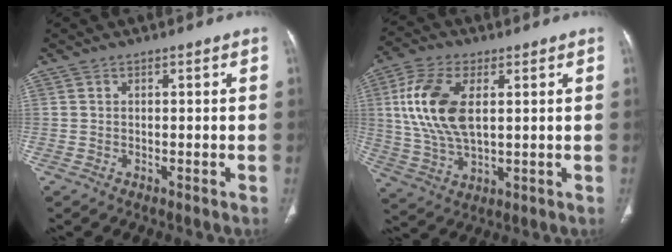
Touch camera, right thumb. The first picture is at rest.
{"total": 13.7, "force": [2.9, 7.3, 11.3], "torque": [-0.237, -0.003, 0.059]}